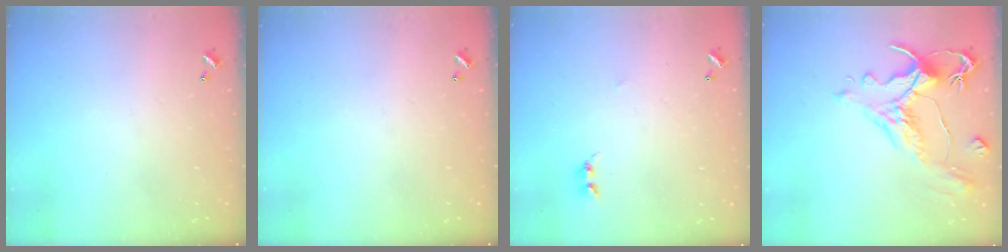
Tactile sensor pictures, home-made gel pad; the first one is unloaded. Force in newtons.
{"total": 0.0}
{"total": 2.8, "press": 2.7, "slide": 0.4}
{"total": 1.6, "press": 0.3, "slide": 1.5}